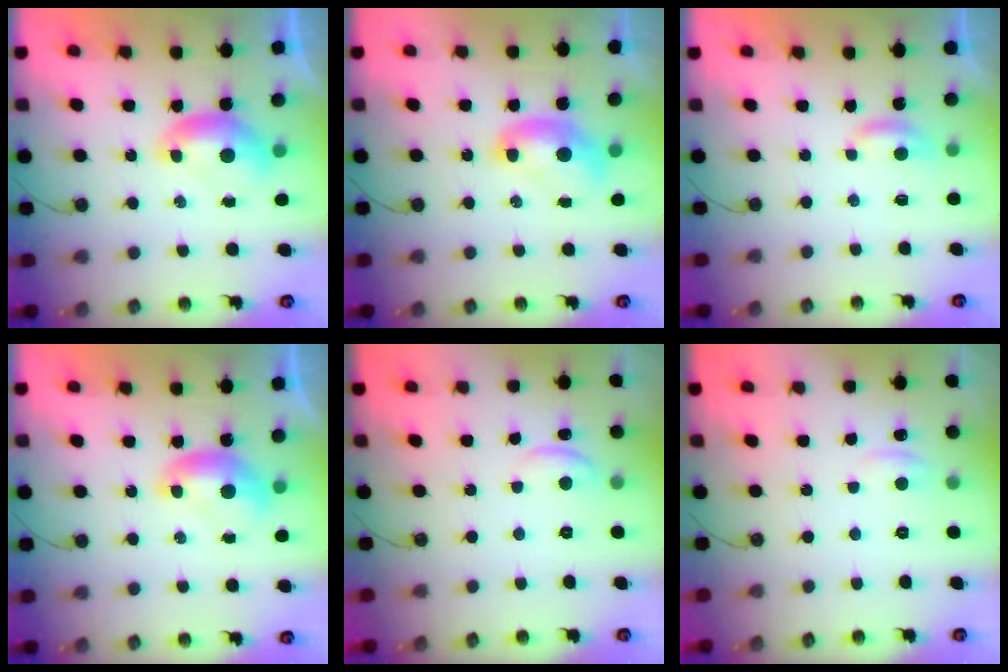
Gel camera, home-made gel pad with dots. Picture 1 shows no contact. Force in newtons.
{"total": 2.0, "press": 2.0, "slide": 0.2}
{"total": 2.9, "press": 2.8, "slide": 0.4}
{"total": 0.0}
{"total": 1.1, "press": 1.0, "slide": 0.6}
{"total": 1.7, "press": 1.6, "slide": 0.6}